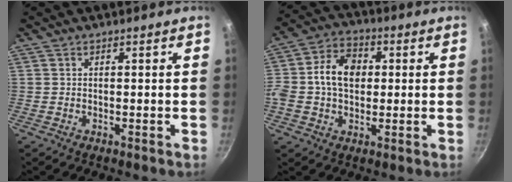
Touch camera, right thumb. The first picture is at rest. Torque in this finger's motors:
{"motor_torque": [1.59, 1.83, 1.21, -0.23, 0.22]}